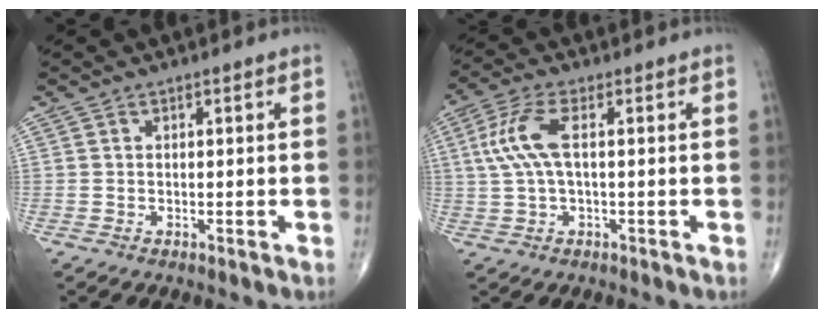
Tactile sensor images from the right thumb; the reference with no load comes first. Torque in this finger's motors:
{"motor_torque": [-0.73, 0.74, 0.41, -0.23, 0.06]}